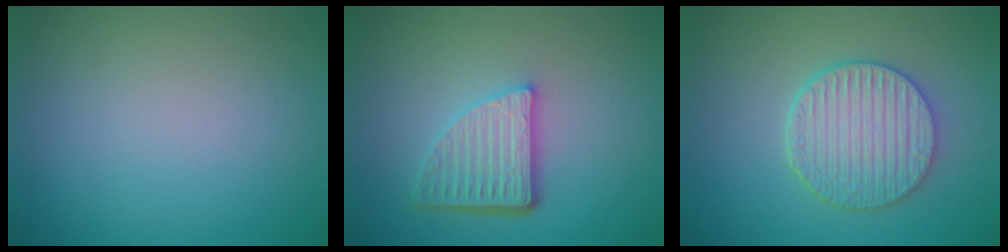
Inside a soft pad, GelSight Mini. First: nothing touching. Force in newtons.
{"total": 5.0, "press": 3.5, "slide": 3.6}
{"total": 5.1, "press": 4.3, "slide": 2.8}